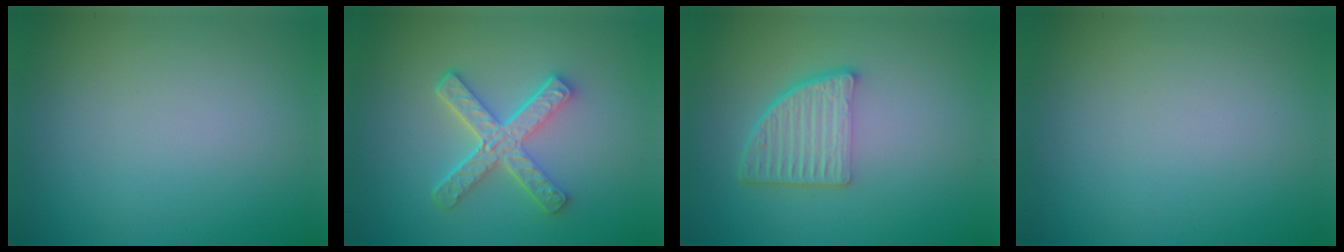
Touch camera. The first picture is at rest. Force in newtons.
{"total": 4.9, "press": 3.7, "slide": 3.2}
{"total": 4.8, "press": 3.3, "slide": 3.6}
{"total": 0.0}